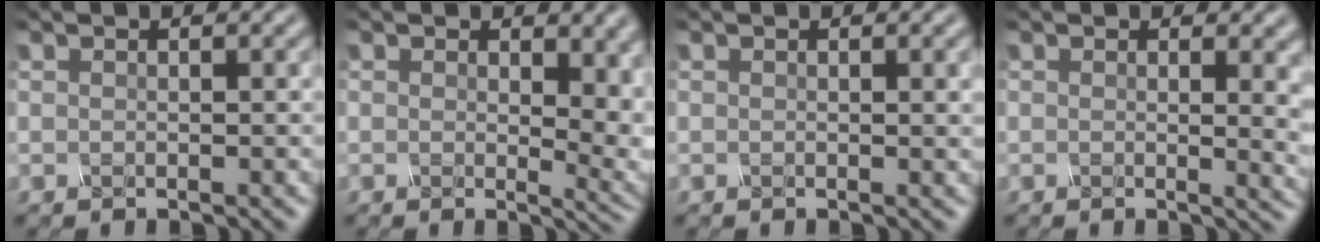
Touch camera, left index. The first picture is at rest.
{"total": 6.3, "force": [1.2, 3.4, 5.1], "torque": [-0.053, -0.012, 0.021]}
{"total": 1.2, "force": [0.2, 0.2, 1.1], "torque": [-0.012, 0.000, 0.001]}
{"total": 4.1, "force": [0.6, 1.7, 3.7], "torque": [-0.025, -0.004, 0.009]}